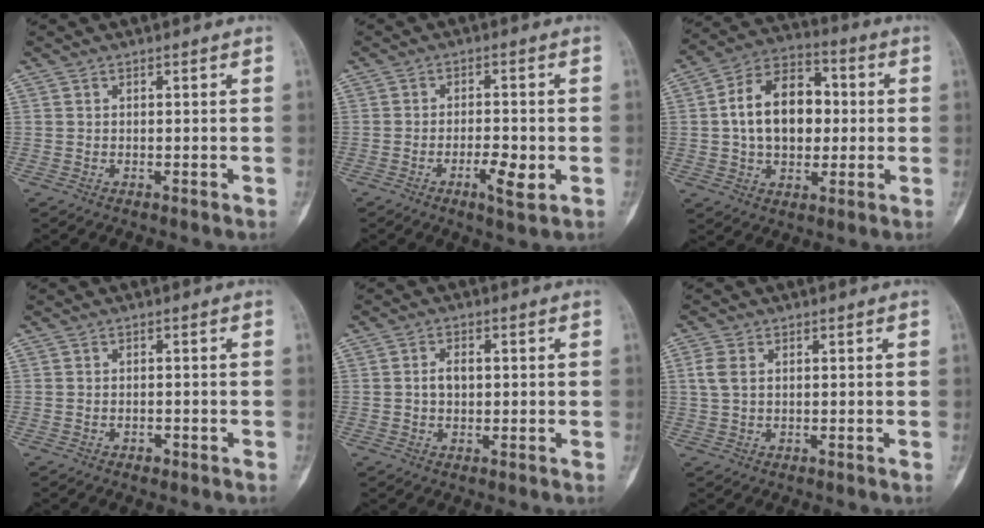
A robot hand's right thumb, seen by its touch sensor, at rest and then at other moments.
{"total": 5.3, "force": [-1.9, 1.6, 4.7], "torque": [-0.078, 0.000, -0.029]}
{"total": 15.5, "force": [0.8, 10.4, 11.4], "torque": [-0.160, 0.025, 0.007]}
{"total": 1.1, "force": [-0.7, 0.7, 0.6], "torque": [-0.008, 0.002, -0.009]}
{"total": 3.0, "force": [0.1, 2.0, 2.2], "torque": [-0.034, 0.004, 0.001]}
{"total": 3.2, "force": [0.6, 1.9, 2.4], "torque": [-0.067, 0.007, 0.012]}